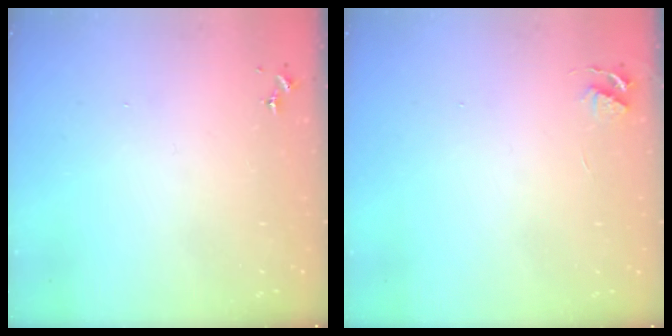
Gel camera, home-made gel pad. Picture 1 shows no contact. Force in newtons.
{"total": 3.5, "press": 3.4, "slide": 0.5}